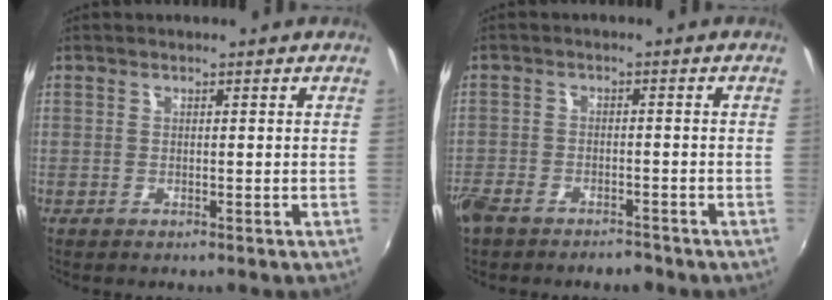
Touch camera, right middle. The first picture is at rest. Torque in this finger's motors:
{"motor_torque": [1.08, -1.06, 0.66, 0.21]}